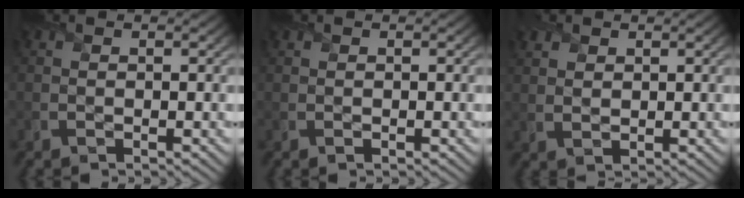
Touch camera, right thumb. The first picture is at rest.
{"total": 0.0}
{"total": 2.2, "force": [1.5, 1.2, 1.0], "torque": [-0.027, 0.002, 0.033]}